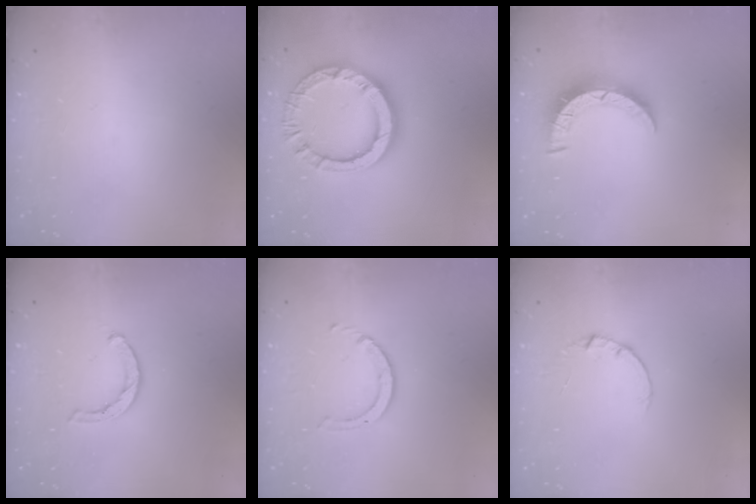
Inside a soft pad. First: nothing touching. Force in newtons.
{"total": 13.5, "press": 13.5, "slide": 1.1}
{"total": 7.1, "press": 7.0, "slide": 0.8}
{"total": 3.5, "press": 3.5, "slide": 0.3}
{"total": 2.5, "press": 2.5, "slide": 0.2}
{"total": 2.0, "press": 2.0, "slide": 0.2}